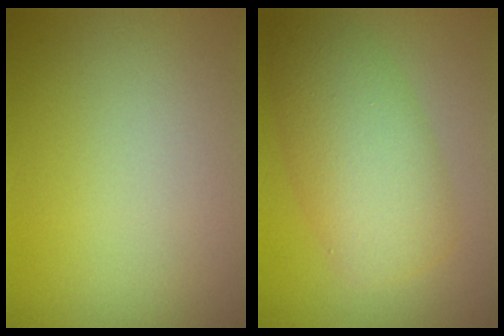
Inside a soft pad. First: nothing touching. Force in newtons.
{"total": 6.7, "press": 6.7, "slide": 0.2}